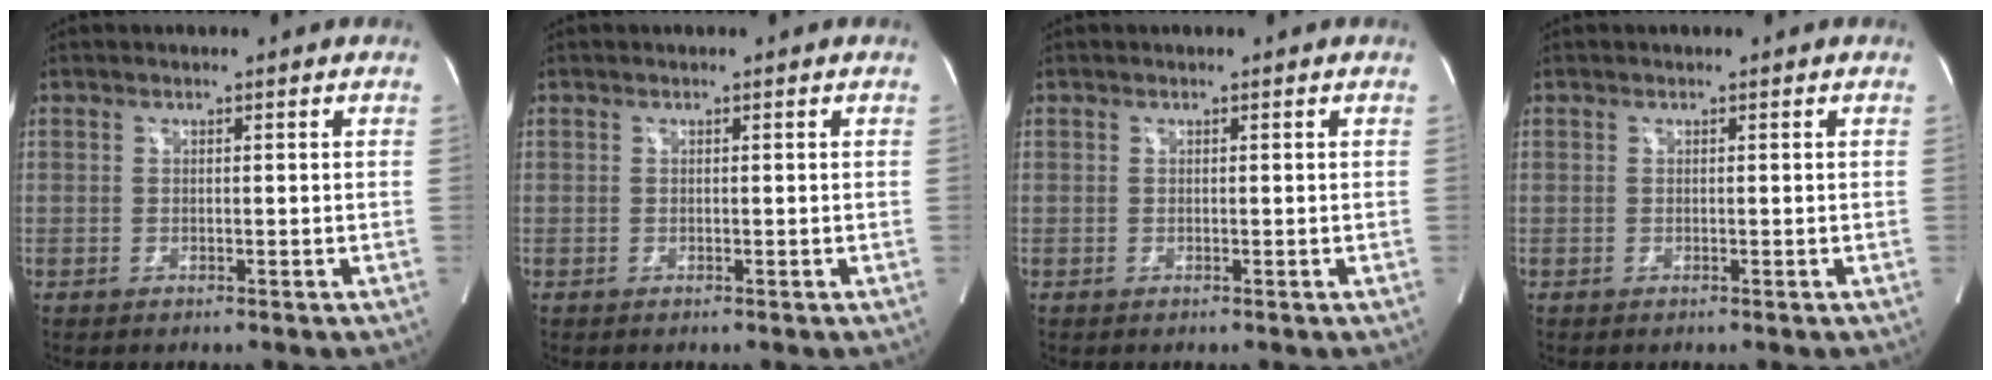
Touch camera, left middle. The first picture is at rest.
{"total": 0.0}
{"total": 0.0}
{"total": 0.0}